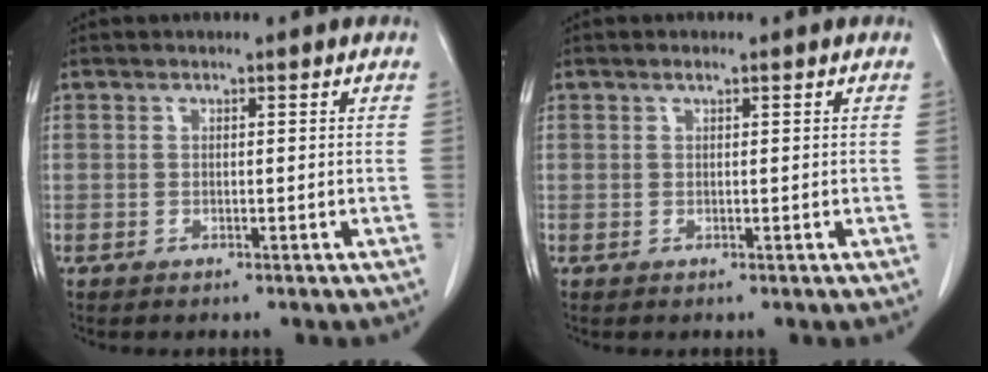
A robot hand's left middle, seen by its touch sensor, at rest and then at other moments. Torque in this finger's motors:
{"motor_torque": [0.11, -0.09, -0.10, 0.00]}